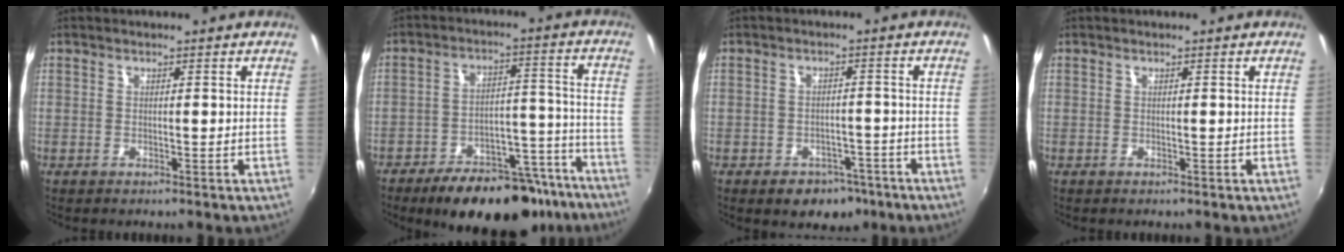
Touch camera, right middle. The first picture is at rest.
{"total": 21.0, "force": [-16.6, 8.5, 9.7], "torque": [-0.147, 0.028, -0.213]}
{"total": 6.7, "force": [-4.2, 4.6, 2.3], "torque": [-0.050, 0.009, -0.043]}
{"total": 0.0}